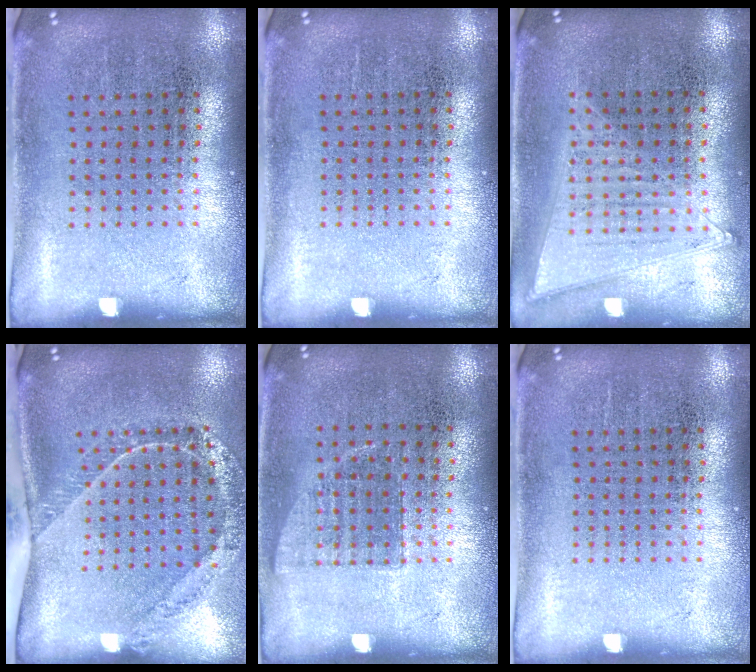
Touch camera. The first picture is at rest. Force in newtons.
{"total": 0.0}
{"total": 1.0, "press": 1.0, "slide": 0.4}
{"total": 1.7, "press": 1.5, "slide": 0.8}
{"total": 0.7, "press": 0.7, "slide": 0.2}
{"total": 0.0}